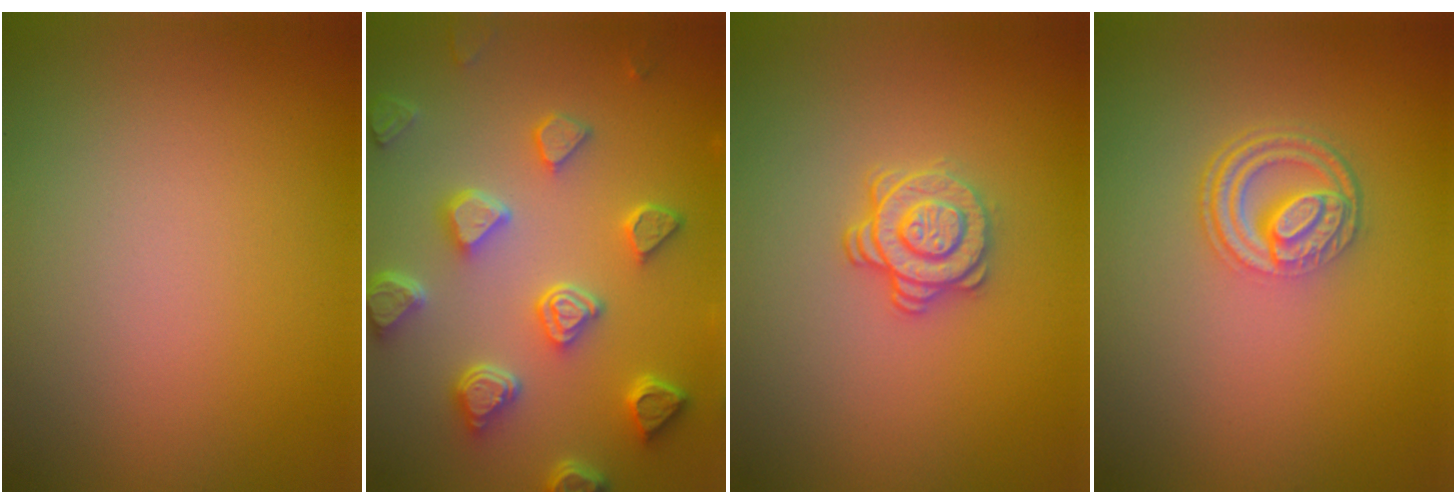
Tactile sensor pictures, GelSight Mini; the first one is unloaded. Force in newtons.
{"total": 6.7, "press": 5.4, "slide": 4.0}
{"total": 2.9, "press": 2.5, "slide": 1.4}
{"total": 4.2, "press": 3.1, "slide": 2.8}